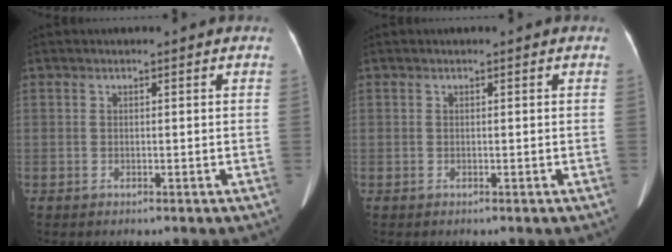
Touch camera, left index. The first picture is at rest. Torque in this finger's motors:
{"motor_torque": [0.00, 0.00, 0.02, 0.01]}